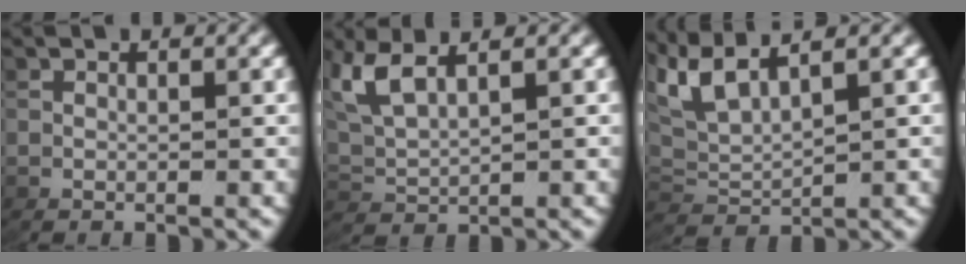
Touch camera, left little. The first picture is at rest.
{"total": 4.7, "force": [2.2, 2.8, 3.0], "torque": [-0.094, -0.004, 0.051]}
{"total": 6.4, "force": [2.5, 4.4, 3.8], "torque": [-0.117, -0.011, 0.051]}